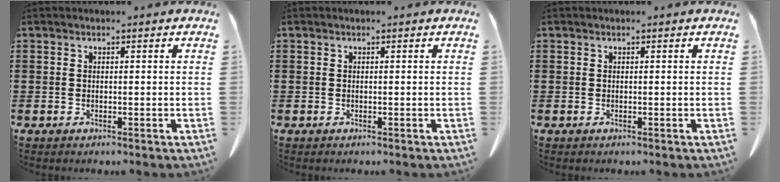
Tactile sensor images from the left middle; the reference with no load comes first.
{"total": 0.0}
{"total": 0.0}